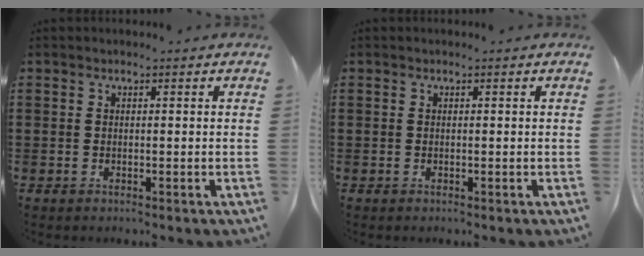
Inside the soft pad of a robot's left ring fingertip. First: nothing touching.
{"total": 0.0}